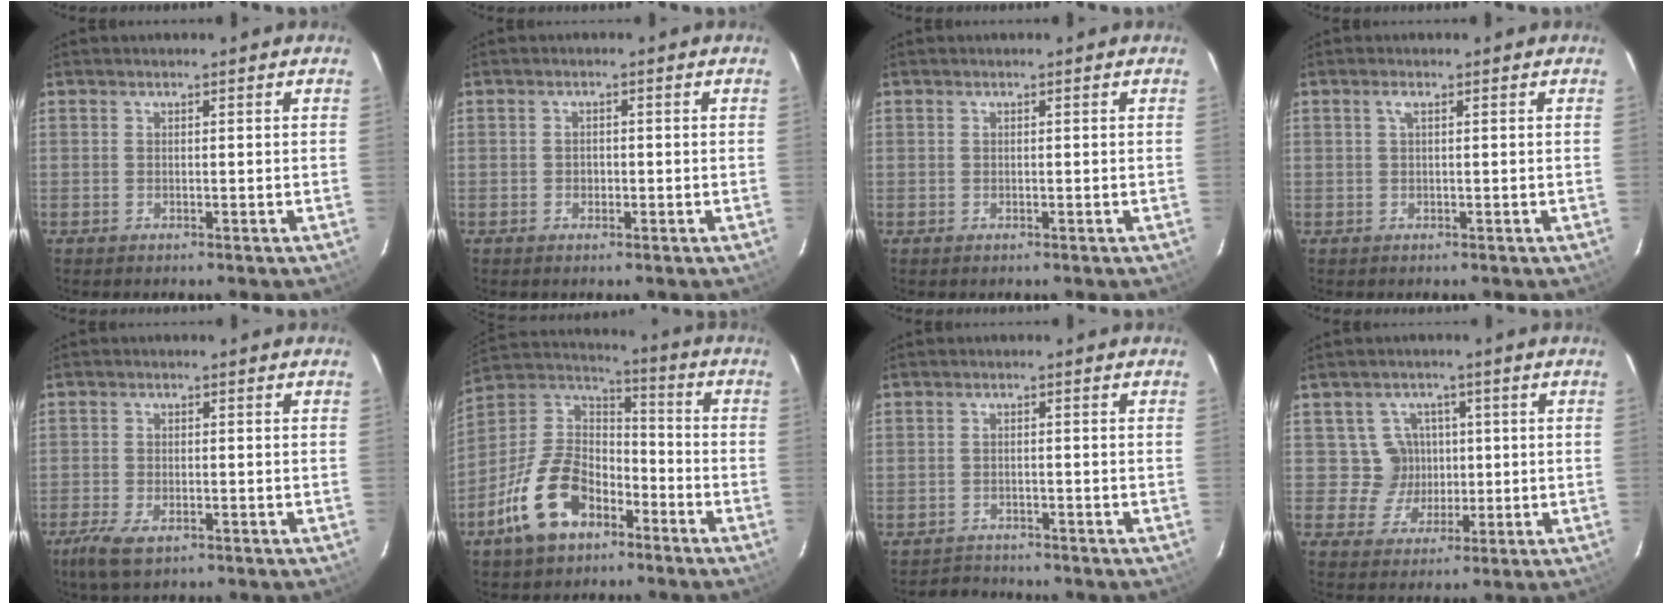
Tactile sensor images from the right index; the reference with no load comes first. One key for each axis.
{"total": 1.5, "fx": -0.5, "fy": 1.3, "fz": 0.5, "tx": -0.008, "ty": 0.002, "tz": -0.007}
{"total": 0.5, "fx": -0.1, "fy": 0.5, "fz": 0.0, "tx": 0.001, "ty": 0.001, "tz": 0.000}
{"total": 1.2, "fx": 0.4, "fy": 0.2, "fz": 1.1, "tx": -0.021, "ty": 0.006, "tz": 0.007}
{"total": 6.6, "fx": -4.1, "fy": 2.8, "fz": 4.4, "tx": -0.109, "ty": -0.021, "tz": -0.072}
{"total": 16.6, "fx": -9.2, "fy": 10.1, "fz": 9.5, "tx": -0.203, "ty": 0.027, "tz": -0.153}
{"total": 3.5, "fx": -3.1, "fy": 1.6, "fz": -0.4, "tx": -0.001, "ty": 0.017, "tz": -0.052}
{"total": 5.5, "fx": 0.5, "fy": 5.5, "fz": 0.1, "tx": -0.006, "ty": 0.014, "tz": 0.013}